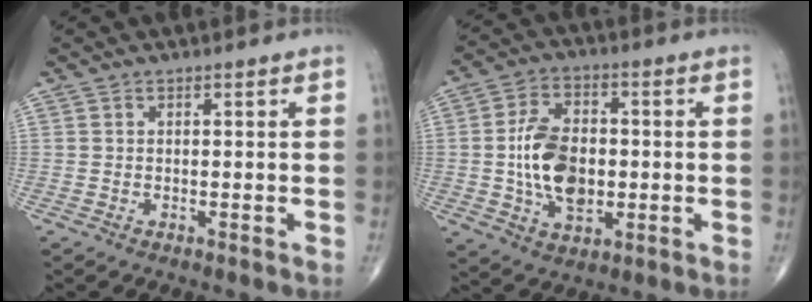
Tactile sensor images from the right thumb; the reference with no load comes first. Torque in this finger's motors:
{"motor_torque": [1.78, 1.99, 1.43, -0.01, 0.18]}